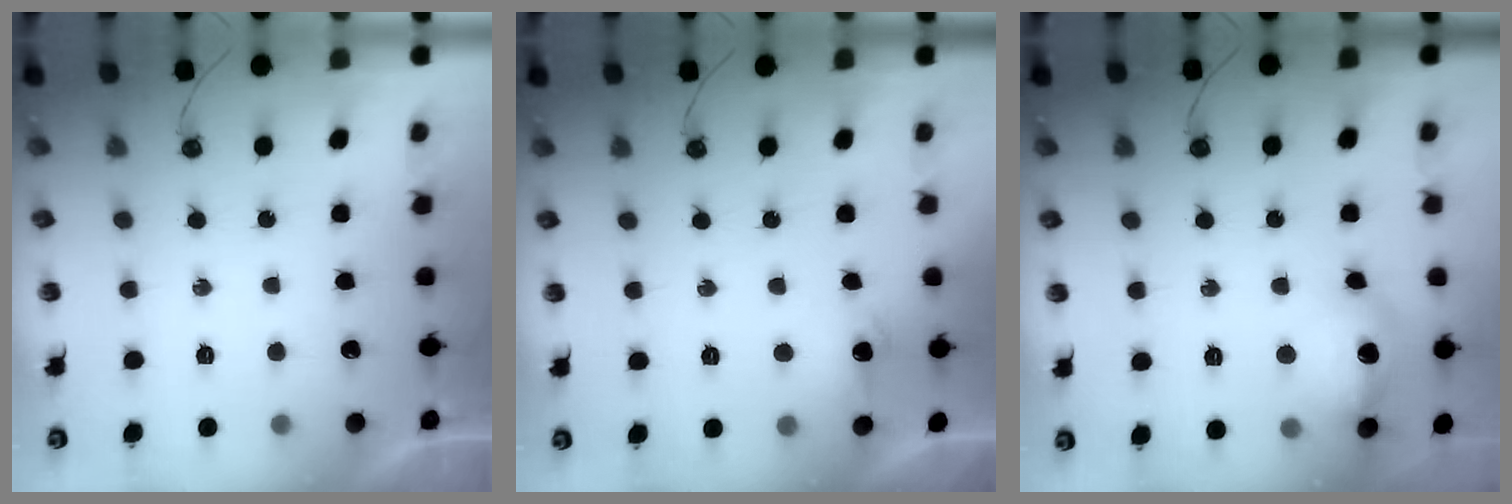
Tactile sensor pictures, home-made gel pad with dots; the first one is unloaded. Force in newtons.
{"total": 7.2, "press": 7.1, "slide": 0.8}
{"total": 14.4, "press": 14.4, "slide": 1.1}